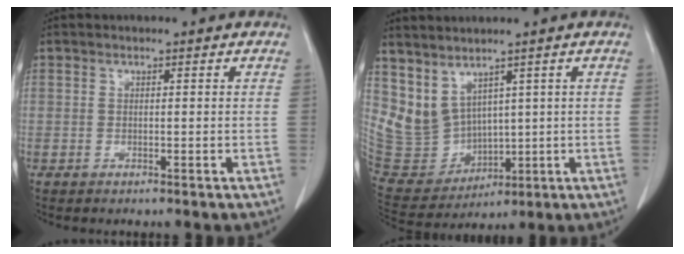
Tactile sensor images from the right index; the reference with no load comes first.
{"total": 9.7, "force": [5.0, 6.9, 4.7], "torque": [-0.107, 0.008, 0.133]}